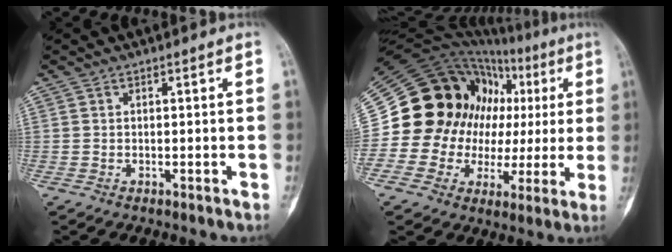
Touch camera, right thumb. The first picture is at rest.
{"total": 24.8, "force": [3.5, 20.0, 14.3], "torque": [-0.184, 0.066, 0.070]}